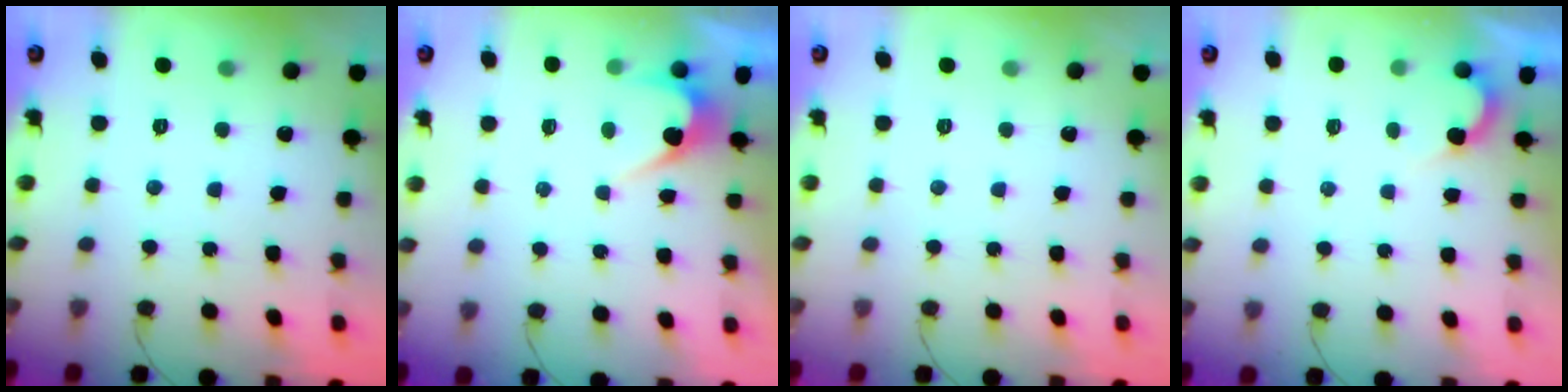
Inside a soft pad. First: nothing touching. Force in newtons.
{"total": 3.7, "press": 3.7, "slide": 0.3}
{"total": 0.0}
{"total": 2.3, "press": 2.3, "slide": 0.1}